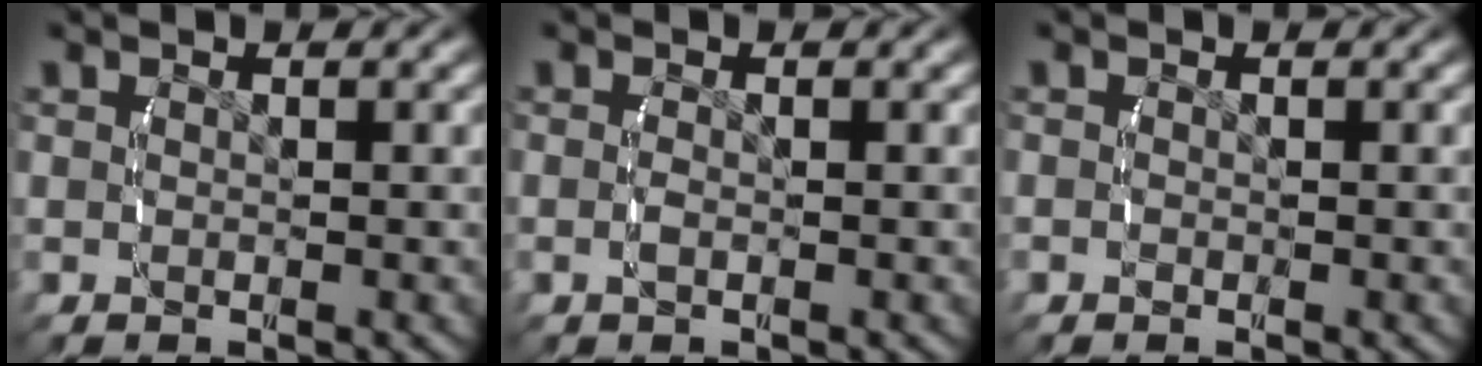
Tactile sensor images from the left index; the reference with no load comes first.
{"total": 0.7, "force": [-0.4, -0.1, 0.6], "torque": [-0.019, -0.004, -0.005]}
{"total": 0.0}